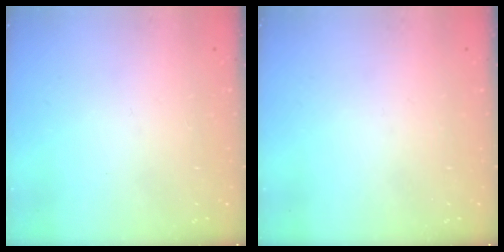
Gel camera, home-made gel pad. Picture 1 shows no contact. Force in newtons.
{"total": 0.0}